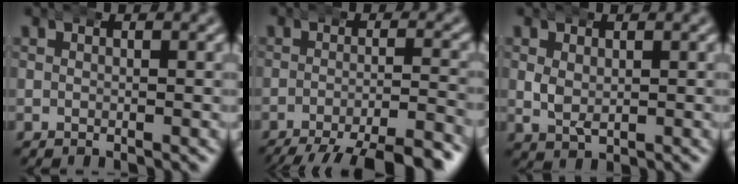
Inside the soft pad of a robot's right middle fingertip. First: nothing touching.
{"total": 12.0, "force": [-9.8, 4.0, 5.6], "torque": [-0.078, -0.032, -0.137]}
{"total": 2.5, "force": [0.3, 2.0, 1.5], "torque": [-0.041, -0.010, 0.016]}